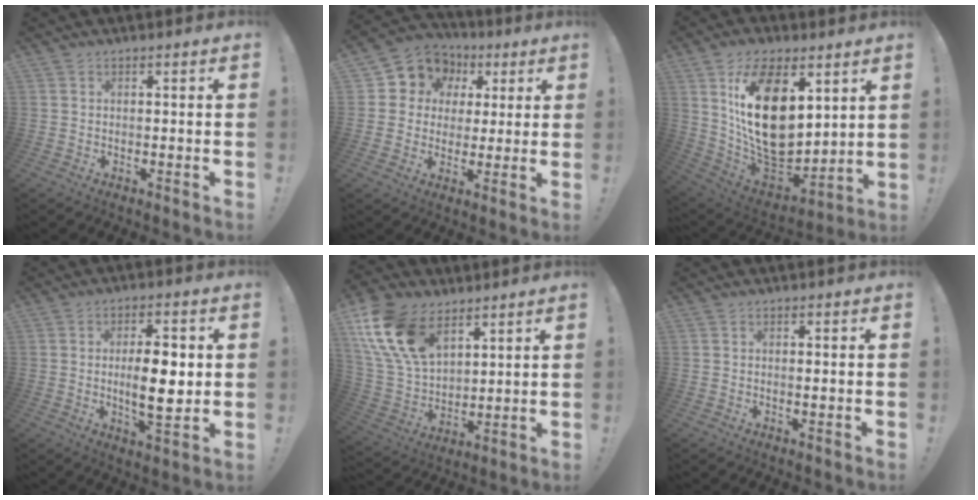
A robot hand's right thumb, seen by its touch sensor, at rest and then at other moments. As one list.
[{"total": 9.4, "force": [3.3, 8.4, 2.6], "torque": [-0.034, -0.023, 0.069]}, {"total": 23.8, "force": [6.4, 14.7, 17.6], "torque": [-0.333, -0.049, 0.118]}, {"total": 11.3, "force": [0.2, 4.1, 10.6], "torque": [-0.173, -0.008, -0.004]}, {"total": 18.5, "force": [9.8, 11.4, 10.8], "torque": [-0.228, -0.047, 0.185]}, {"total": 0.6, "force": [0.2, -0.1, 0.5], "torque": [-0.003, -0.005, 0.002]}]